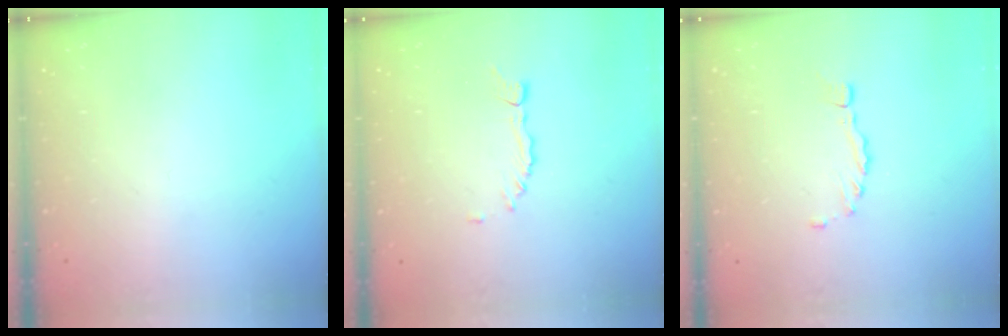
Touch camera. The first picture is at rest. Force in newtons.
{"total": 3.4, "press": 3.4, "slide": 0.4}
{"total": 1.7, "press": 1.7, "slide": 0.2}